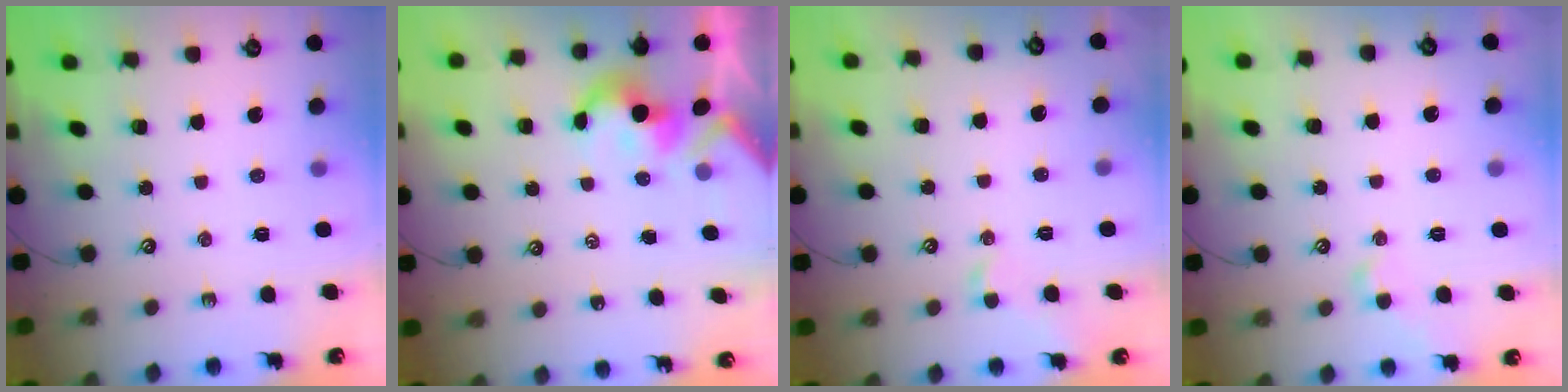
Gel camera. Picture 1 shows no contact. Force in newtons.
{"total": 3.8, "press": 3.7, "slide": 0.6}
{"total": 0.6, "press": 0.1, "slide": 0.5}
{"total": 1.6, "press": 1.3, "slide": 0.8}